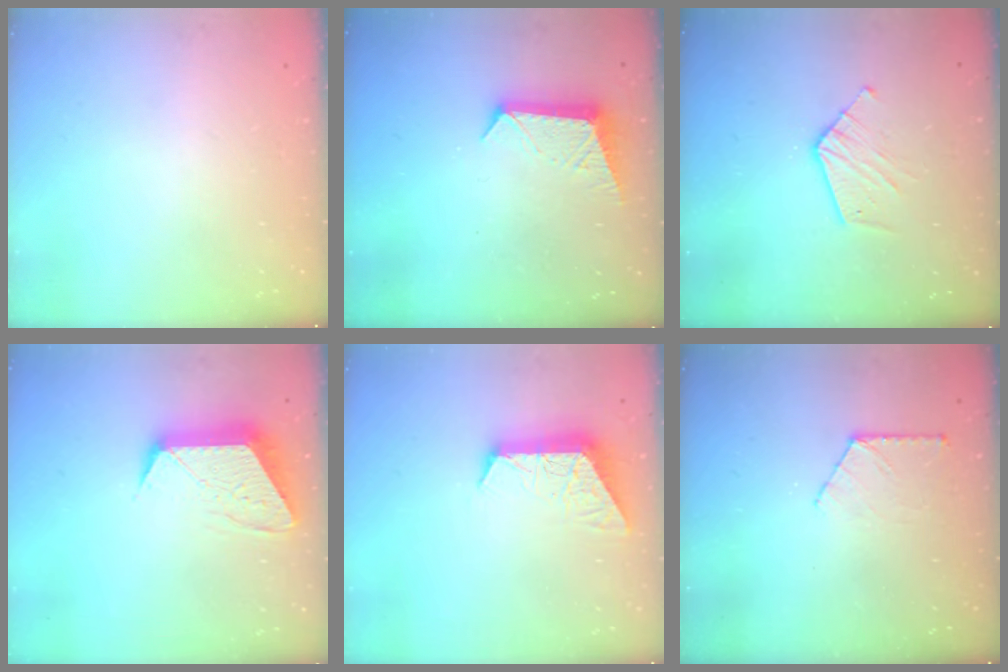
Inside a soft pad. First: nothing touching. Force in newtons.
{"total": 9.6, "press": 9.6, "slide": 0.1}
{"total": 7.8, "press": 7.8, "slide": 0.2}
{"total": 11.8, "press": 11.8, "slide": 0.8}
{"total": 9.8, "press": 9.8, "slide": 0.6}
{"total": 4.9, "press": 4.9, "slide": 0.6}